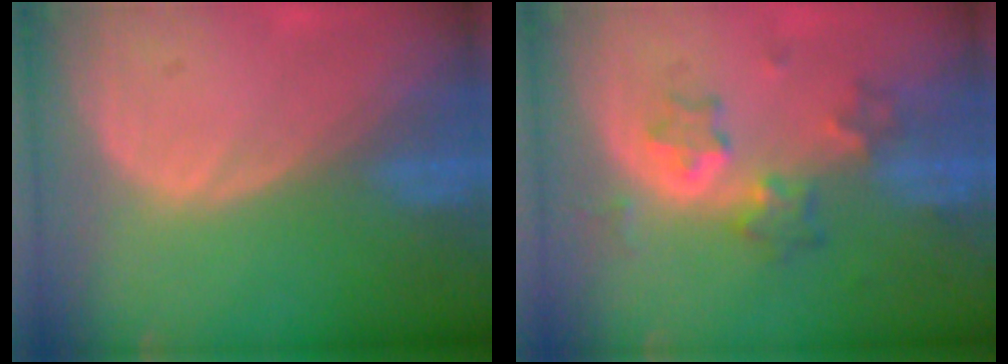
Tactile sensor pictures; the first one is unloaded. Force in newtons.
{"total": 5.8, "press": 5.7, "slide": 1.2}